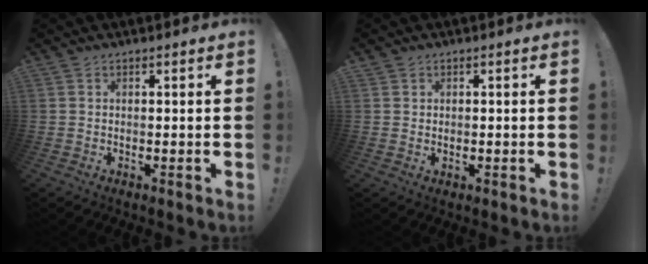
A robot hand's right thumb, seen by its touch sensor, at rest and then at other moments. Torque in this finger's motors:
{"motor_torque": [-0.50, -0.05, 0.06, -0.09, -0.01]}